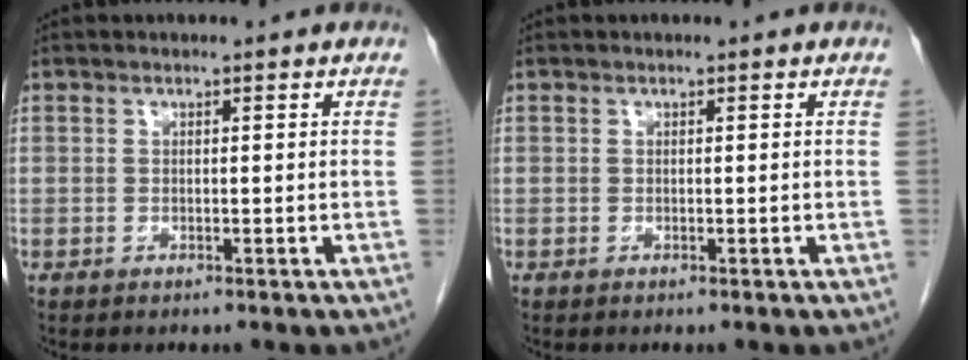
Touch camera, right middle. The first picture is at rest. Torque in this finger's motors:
{"motor_torque": [0.00, 0.00, 0.00, 0.00]}